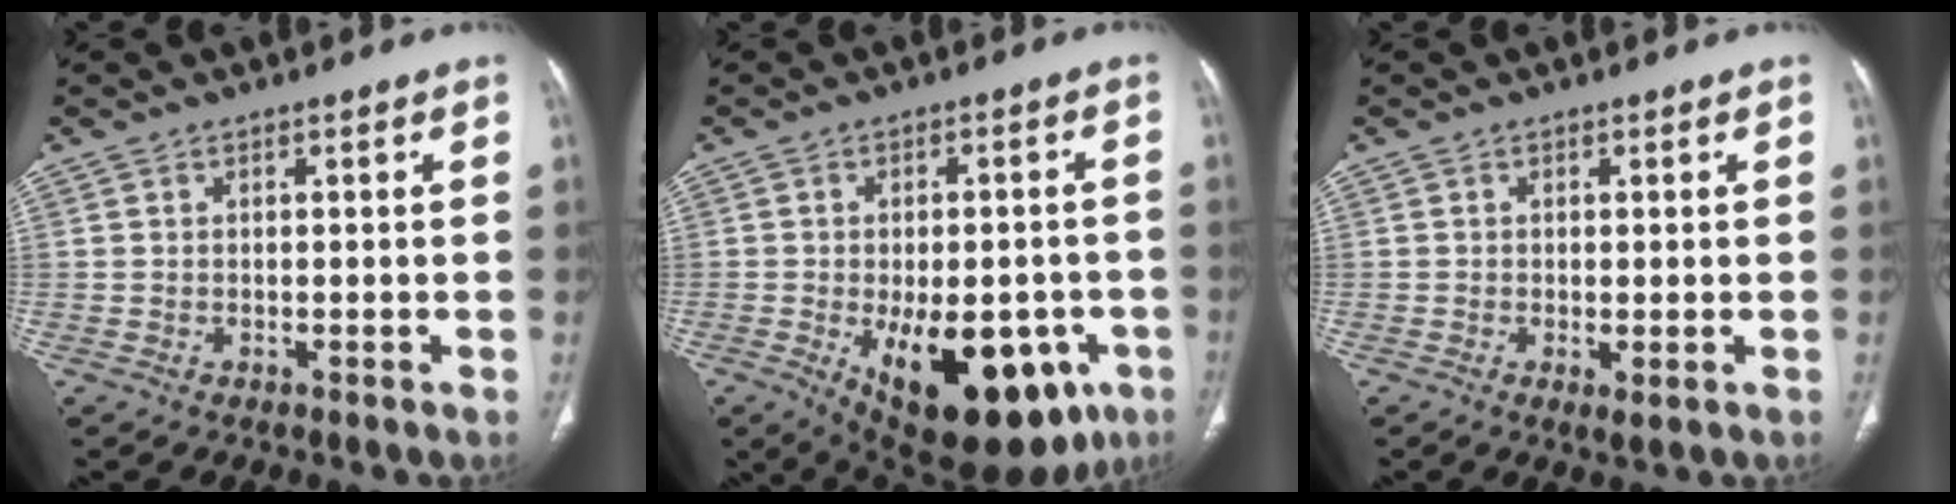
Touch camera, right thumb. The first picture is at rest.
{"total": 22.6, "force": [-8.2, 11.4, 17.7], "torque": [-0.206, 0.003, -0.090]}
{"total": 1.6, "force": [-0.4, 0.4, 1.5], "torque": [-0.036, -0.010, -0.006]}